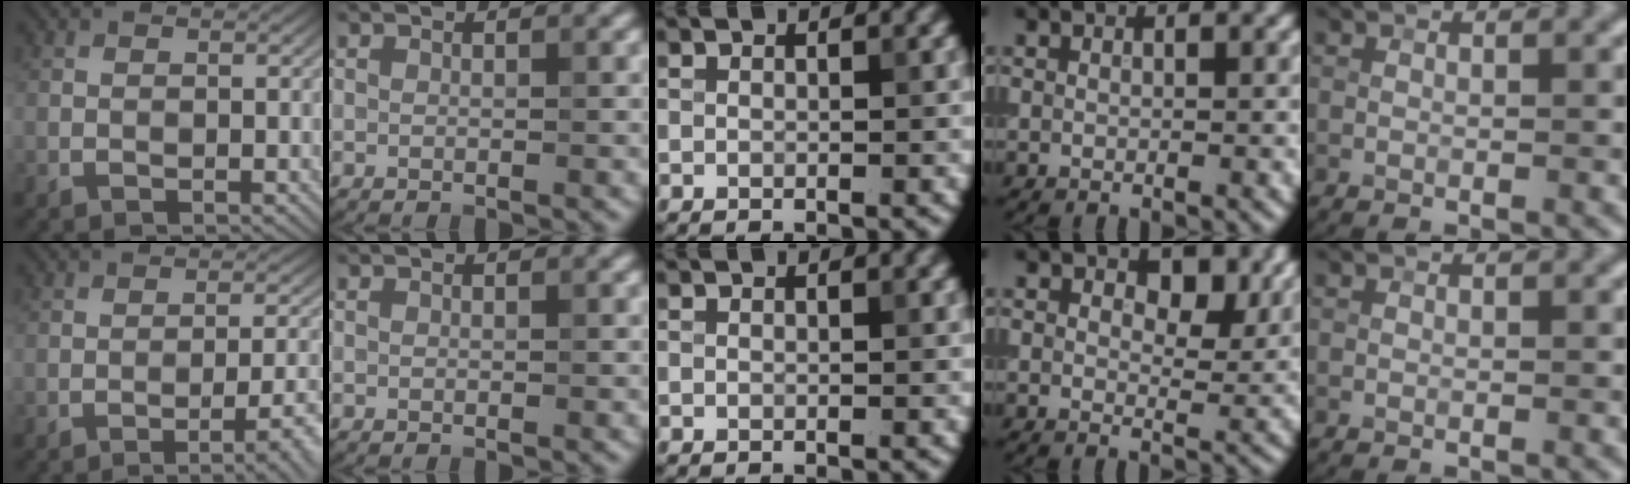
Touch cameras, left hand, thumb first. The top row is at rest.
{"thumb": {"total": 6.9, "force": [-3.3, 1.8, 5.8], "torque": [-0.084, 0.002, -0.045]}, "ring": {"total": 4.5, "force": [2.2, 2.5, 3.0], "torque": [-0.045, -0.007, 0.028]}}